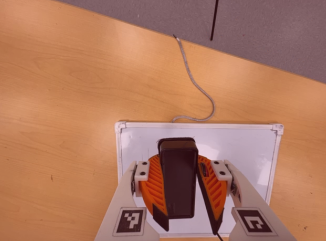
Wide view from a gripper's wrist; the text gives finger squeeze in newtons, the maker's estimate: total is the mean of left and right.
{"total": 10.1, "left": 9.7, "right": 10.6}